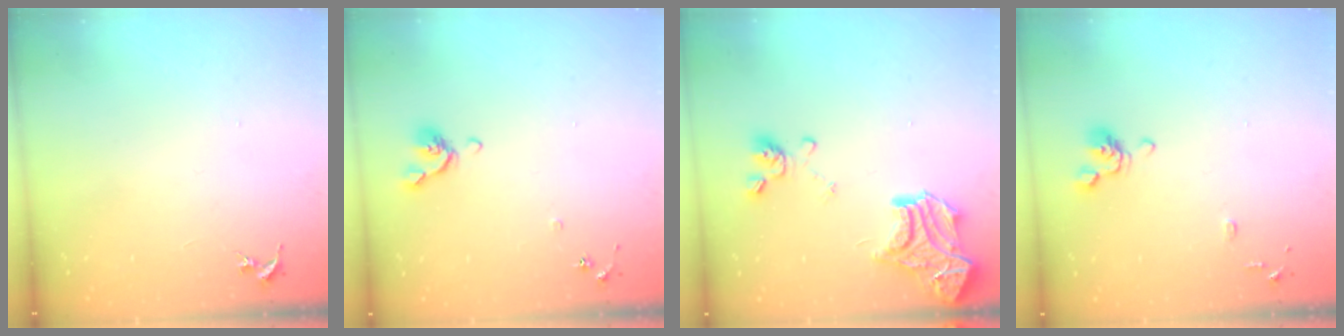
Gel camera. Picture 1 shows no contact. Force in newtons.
{"total": 6.9, "press": 6.8, "slide": 1.5}
{"total": 22.7, "press": 22.6, "slide": 2.1}
{"total": 9.1, "press": 9.0, "slide": 1.4}